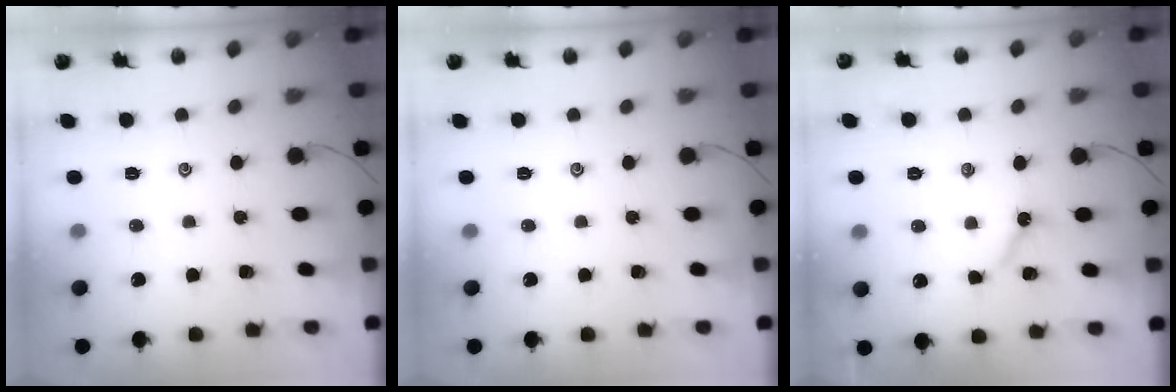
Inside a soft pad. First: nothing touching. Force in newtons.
{"total": 0.0}
{"total": 3.8, "press": 3.8, "slide": 0.5}